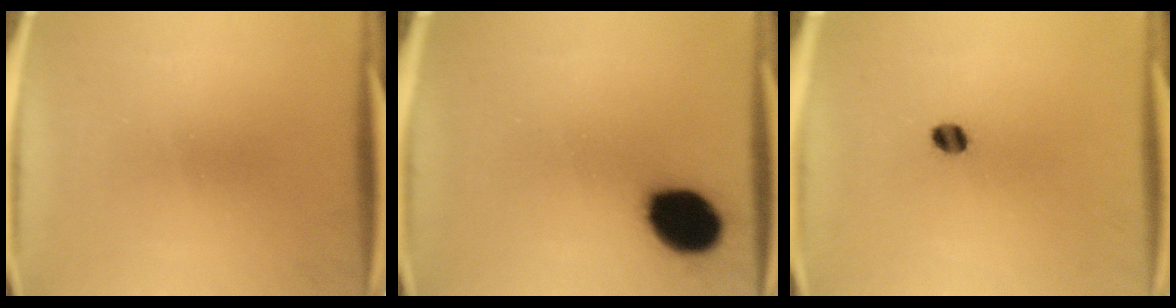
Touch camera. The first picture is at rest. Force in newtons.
{"total": 13.7}
{"total": 2.8}